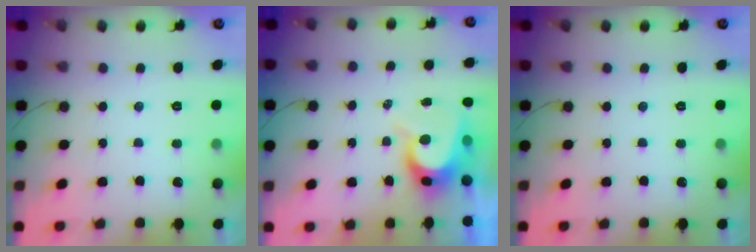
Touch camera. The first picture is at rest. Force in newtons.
{"total": 8.3, "press": 8.3, "slide": 0.7}
{"total": 0.0}